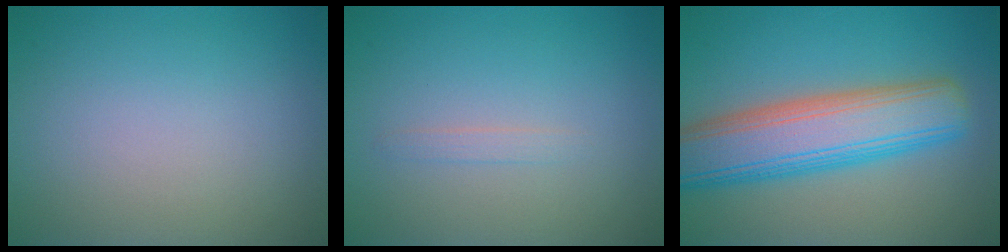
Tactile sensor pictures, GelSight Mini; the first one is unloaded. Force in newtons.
{"total": 0.8, "press": 0.8, "slide": 0.0}
{"total": 9.0, "press": 9.0, "slide": 0.3}